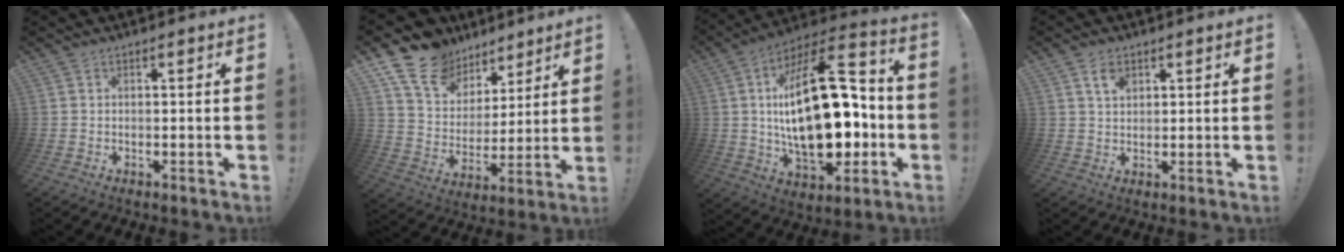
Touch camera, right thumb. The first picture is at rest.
{"total": 15.4, "force": [10.4, 10.2, 4.9], "torque": [-0.087, -0.066, 0.204]}
{"total": 31.8, "force": [-1.2, 16.2, 27.4], "torque": [-0.484, 0.011, -0.016]}
{"total": 4.3, "force": [2.2, 2.6, 2.7], "torque": [-0.037, -0.006, 0.038]}